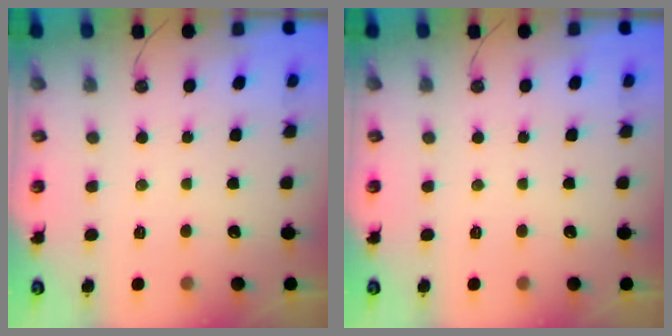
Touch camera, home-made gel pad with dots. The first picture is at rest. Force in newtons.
{"total": 0.0}